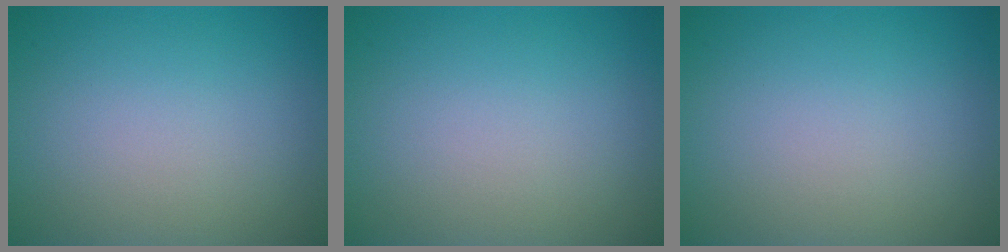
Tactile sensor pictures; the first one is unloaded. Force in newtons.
{"total": 0.0}
{"total": 0.0}